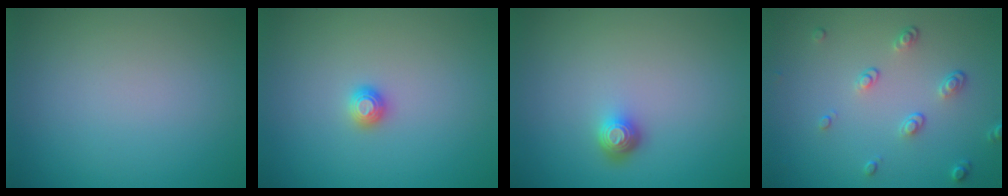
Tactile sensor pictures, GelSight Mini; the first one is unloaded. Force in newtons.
{"total": 1.2, "press": 1.1, "slide": 0.3}
{"total": 1.7, "press": 1.3, "slide": 1.1}
{"total": 2.2, "press": 1.4, "slide": 1.7}